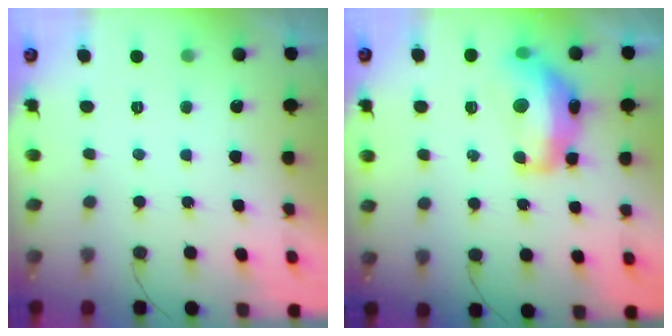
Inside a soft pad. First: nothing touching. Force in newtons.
{"total": 15.1, "press": 15.1, "slide": 0.8}